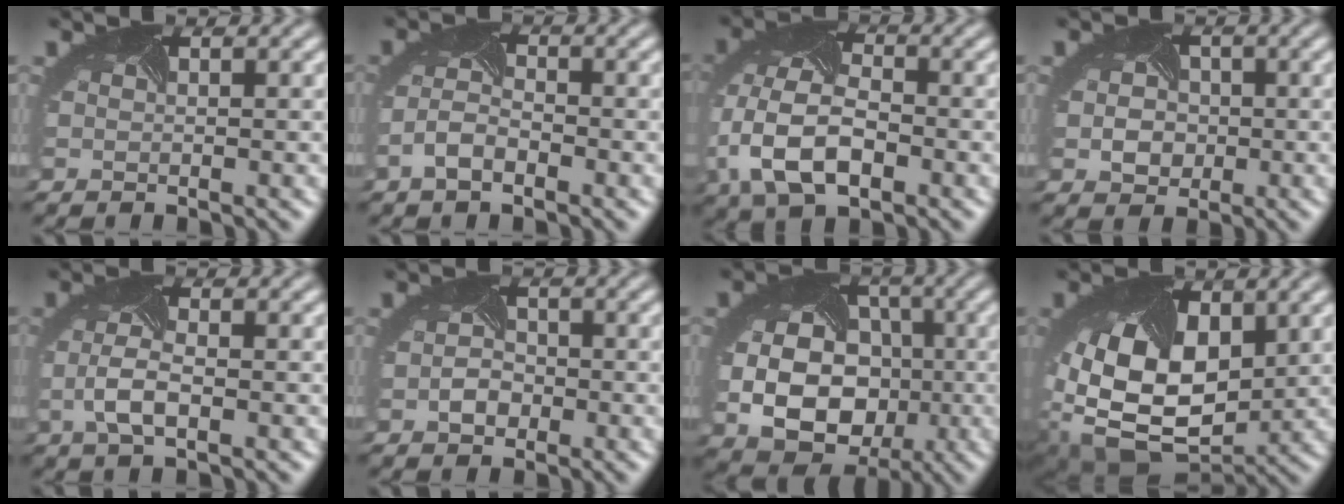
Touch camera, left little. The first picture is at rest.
{"total": 2.7, "force": [-1.7, 1.2, 1.7], "torque": [-0.042, -0.004, -0.036]}
{"total": 8.4, "force": [-2.4, 5.2, 6.1], "torque": [-0.148, -0.010, -0.053]}
{"total": 3.6, "force": [-0.2, 3.0, 1.9], "torque": [-0.022, 0.002, -0.005]}
{"total": 3.0, "force": [-0.7, 1.2, 2.6], "torque": [-0.069, -0.006, -0.015]}
{"total": 1.9, "force": [-0.8, 1.4, 0.9], "torque": [-0.019, -0.004, -0.019]}
{"total": 12.5, "force": [-1.8, 10.2, 7.1], "torque": [-0.107, -0.032, -0.038]}
{"total": 14.4, "force": [1.2, 9.7, 10.6], "torque": [-0.194, -0.031, 0.039]}